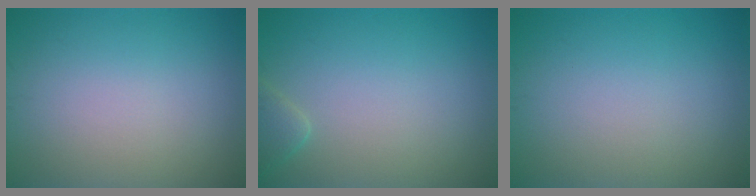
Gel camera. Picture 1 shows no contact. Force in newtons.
{"total": 1.4, "press": 1.4, "slide": 0.2}
{"total": 0.0}